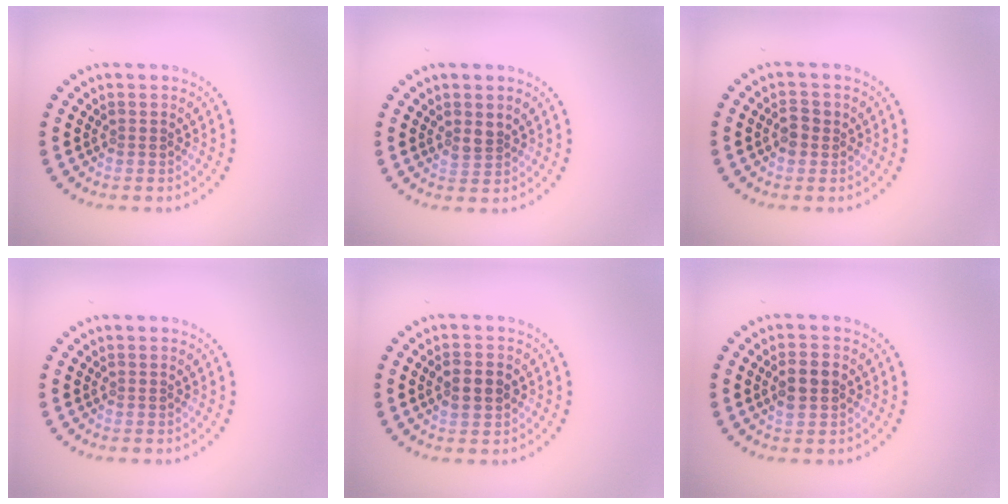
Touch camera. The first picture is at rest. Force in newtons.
{"total": 1.5, "press": 1.2, "slide": 0.8}
{"total": 1.7, "press": 1.7, "slide": 0.2}
{"total": 0.0}
{"total": 2.4, "press": 2.4, "slide": 0.1}
{"total": 2.3, "press": 2.3, "slide": 0.3}